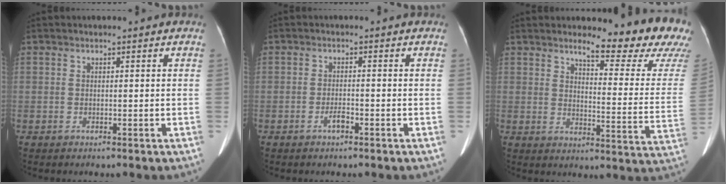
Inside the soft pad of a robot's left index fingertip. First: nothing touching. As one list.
[{"total": 1.6, "force": [-1.1, 0.4, 1.2], "torque": [-0.026, 0.000, -0.015]}, {"total": 16.0, "force": [14.1, 1.5, 7.4], "torque": [-0.088, -0.087, 0.153]}]